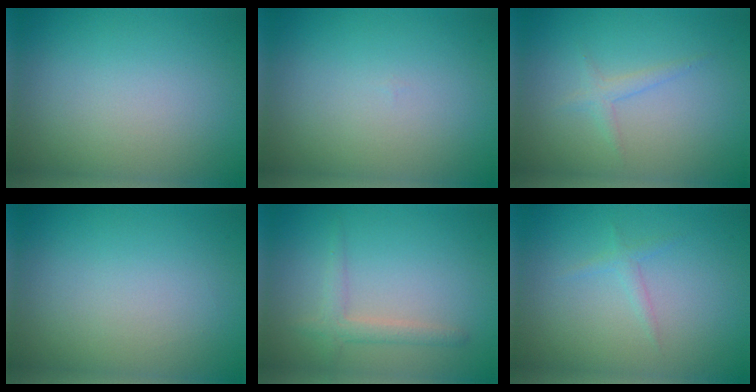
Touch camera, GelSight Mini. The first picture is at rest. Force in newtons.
{"total": 0.0}
{"total": 1.2, "press": 1.2, "slide": 0.0}
{"total": 0.0}
{"total": 2.0, "press": 1.9, "slide": 0.1}
{"total": 0.9, "press": 0.9, "slide": 0.1}